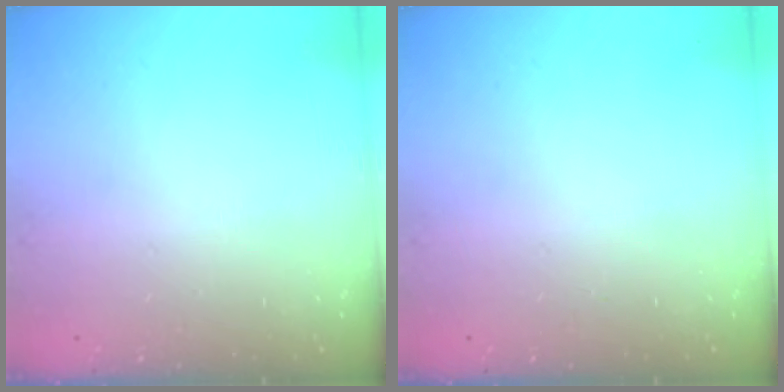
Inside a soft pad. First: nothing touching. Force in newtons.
{"total": 0.0}